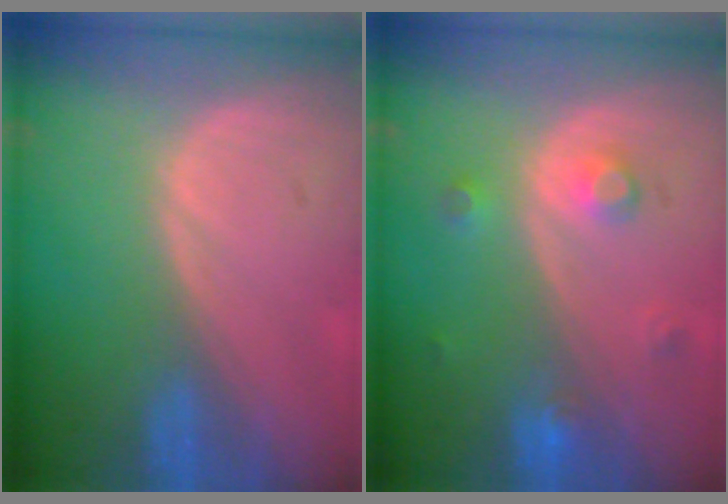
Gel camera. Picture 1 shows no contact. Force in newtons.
{"total": 3.4, "press": 3.0, "slide": 1.6}